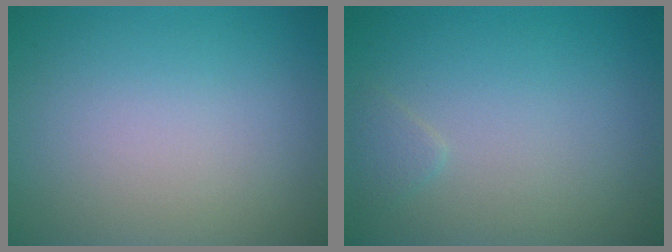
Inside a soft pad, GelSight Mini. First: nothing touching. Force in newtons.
{"total": 0.8, "press": 0.8, "slide": 0.0}